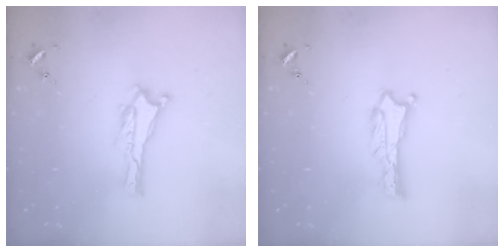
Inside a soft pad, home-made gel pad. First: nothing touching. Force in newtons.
{"total": 0.7, "press": 0.7, "slide": 0.1}